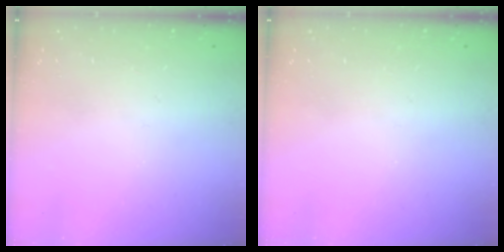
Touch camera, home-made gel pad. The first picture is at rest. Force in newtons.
{"total": 0.0}